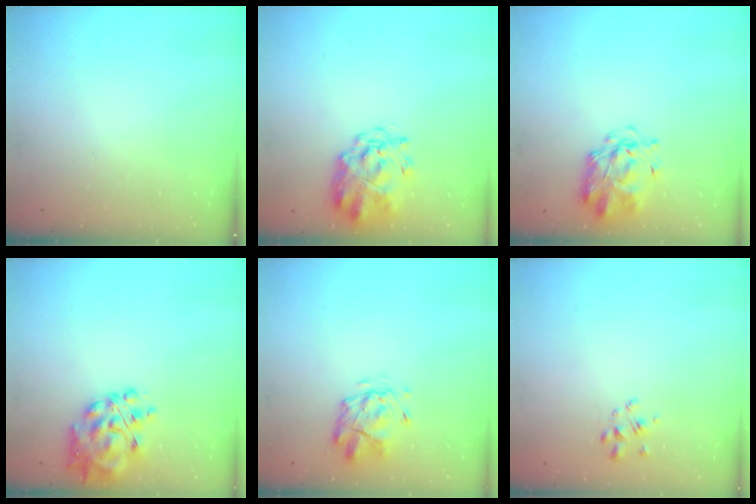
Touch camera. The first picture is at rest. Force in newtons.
{"total": 3.9, "press": 3.6, "slide": 1.4}
{"total": 2.9, "press": 2.8, "slide": 0.8}
{"total": 11.4, "press": 10.8, "slide": 3.6}
{"total": 2.6, "press": 2.2, "slide": 1.2}
{"total": 1.7, "press": 1.5, "slide": 0.7}